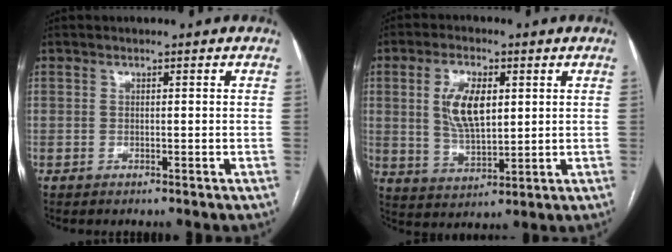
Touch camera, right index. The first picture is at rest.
{"total": 8.7, "force": [2.1, 3.7, 7.5], "torque": [-0.151, 0.004, 0.044]}